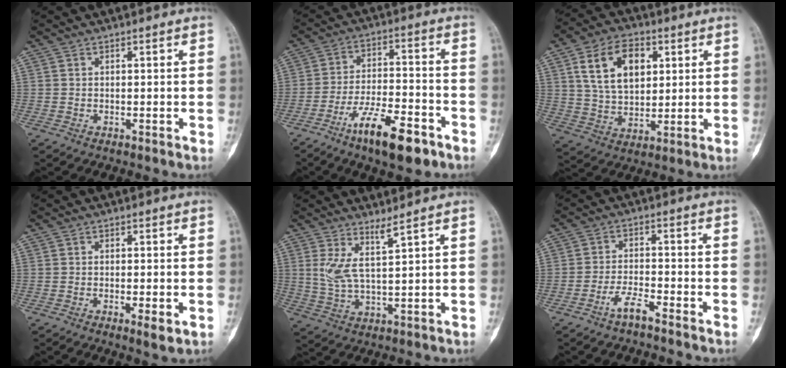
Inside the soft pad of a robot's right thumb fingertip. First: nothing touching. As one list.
[{"total": 13.7, "force": [-8.2, 4.3, 10.0], "torque": [-0.170, 0.048, -0.136]}, {"total": 13.6, "force": [4.5, 8.7, 9.3], "torque": [-0.138, -0.008, 0.085]}, {"total": 3.2, "force": [-1.1, 0.8, 2.9], "torque": [-0.050, -0.007, -0.016]}, {"total": 5.3, "force": [3.0, 0.2, 4.3], "torque": [-0.094, -0.036, 0.071]}, {"total": 4.2, "force": [-3.1, 0.7, 2.7], "torque": [-0.058, 0.020, -0.062]}]